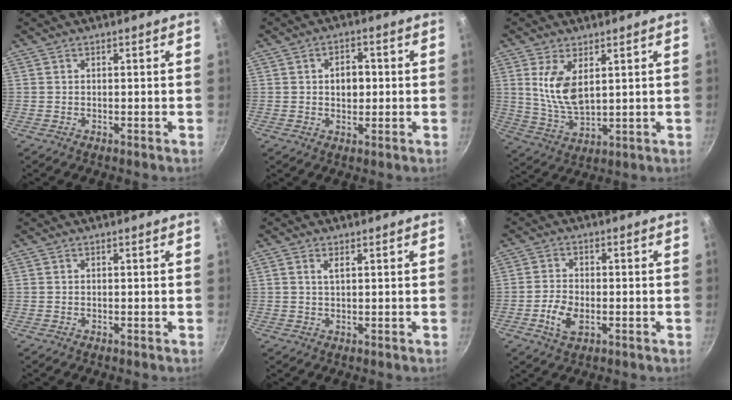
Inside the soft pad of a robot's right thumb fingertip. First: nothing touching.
{"total": 4.9, "force": [0.4, 3.4, 3.6], "torque": [-0.033, 0.006, 0.003]}
{"total": 9.2, "force": [3.0, 4.4, 7.5], "torque": [-0.142, -0.029, 0.070]}
{"total": 0.0}
{"total": 1.9, "force": [0.8, 0.8, 1.5], "torque": [-0.029, 0.000, 0.016]}
{"total": 5.8, "force": [-1.8, 3.3, 4.4], "torque": [-0.088, 0.010, -0.034]}